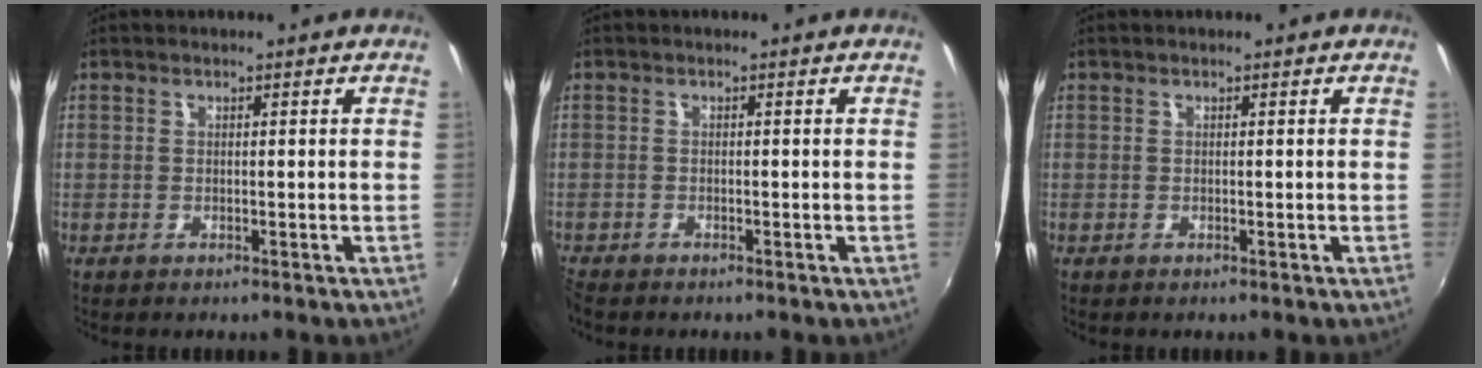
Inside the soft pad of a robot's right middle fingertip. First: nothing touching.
{"total": 2.0, "force": [-1.9, 0.5, 0.4], "torque": [-0.015, -0.013, -0.039]}
{"total": 0.0}